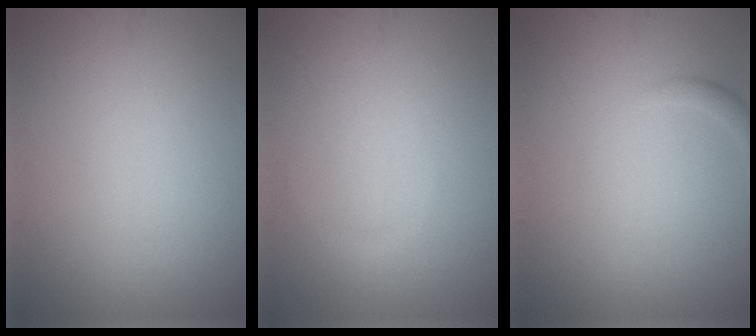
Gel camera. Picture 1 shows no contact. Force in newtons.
{"total": 0.6, "press": 0.6, "slide": 0.0}
{"total": 0.8, "press": 0.8, "slide": 0.1}